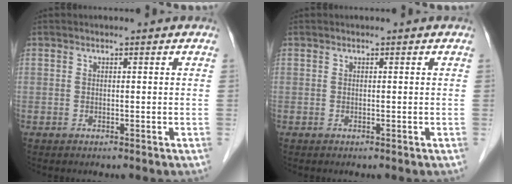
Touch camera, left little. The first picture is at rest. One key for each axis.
{"total": 0.0}